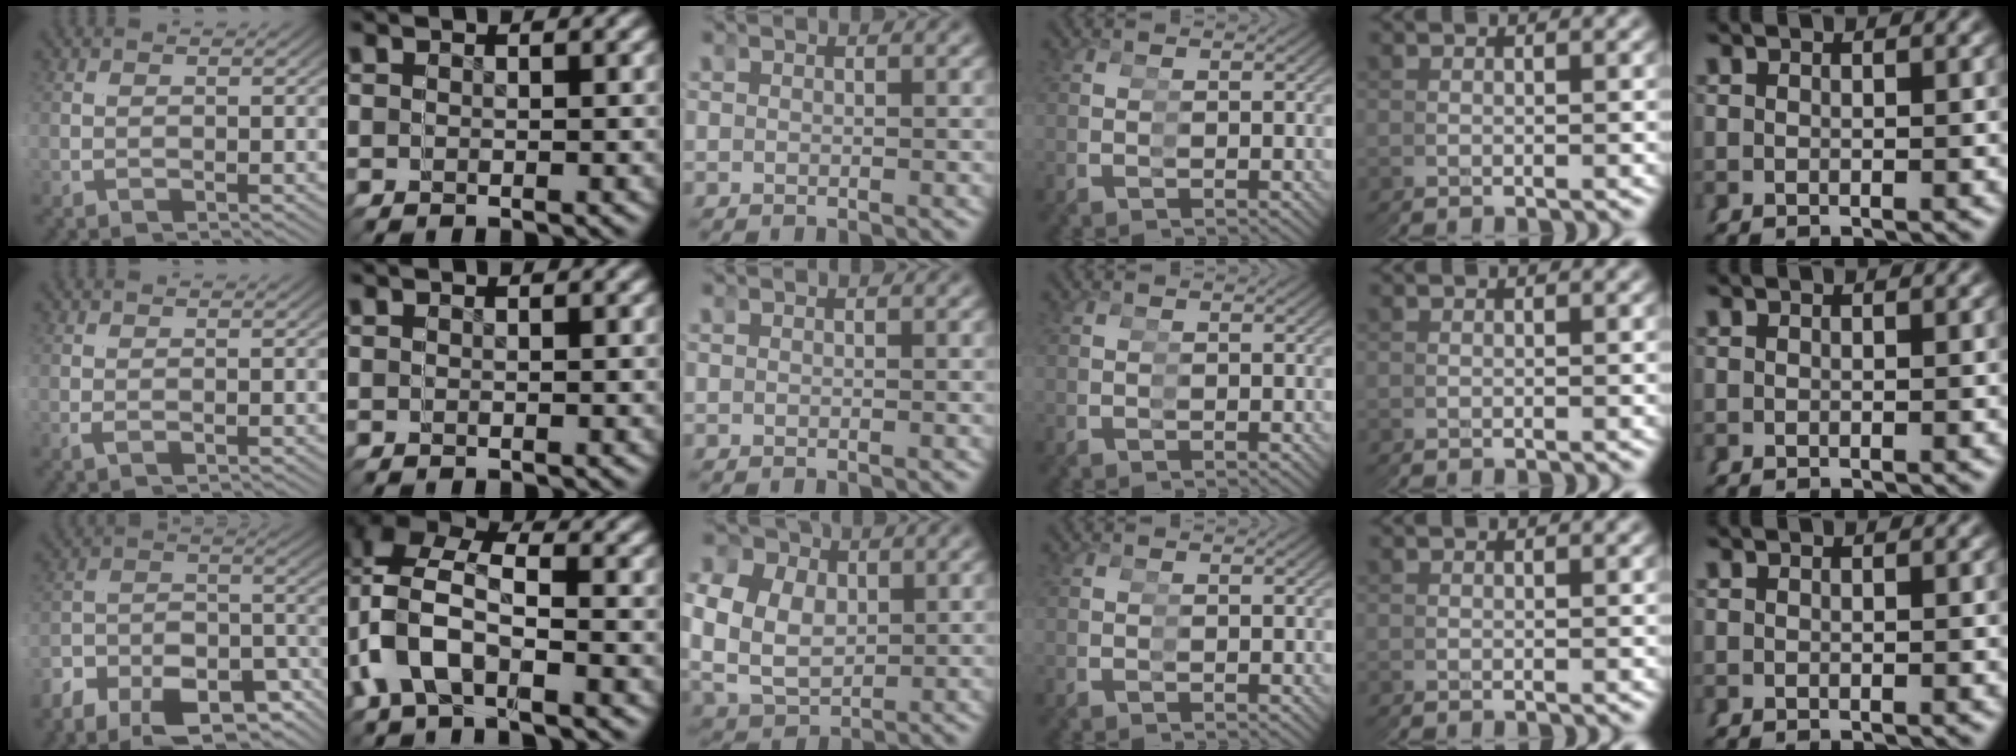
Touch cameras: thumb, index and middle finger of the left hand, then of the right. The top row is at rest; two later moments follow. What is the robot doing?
{"motion": "grasp_and_lifting", "object": "pipette"}